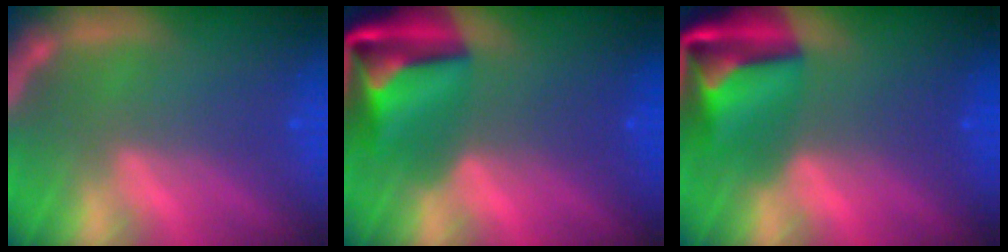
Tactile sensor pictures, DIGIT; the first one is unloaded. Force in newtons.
{"total": 10.1}
{"total": 9.5}